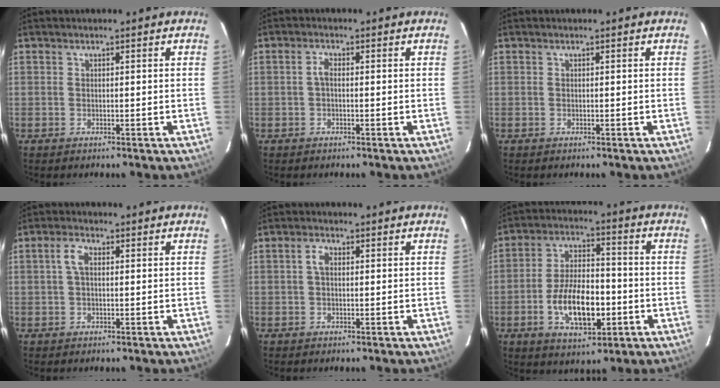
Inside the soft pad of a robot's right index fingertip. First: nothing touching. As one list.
[{"total": 1.5, "force": [-0.2, 0.7, 1.3], "torque": [-0.029, 0.007, -0.005]}, {"total": 0.0}, {"total": 2.9, "force": [0.5, 1.5, 2.5], "torque": [-0.052, 0.009, 0.009]}, {"total": 2.0, "force": [0.3, 1.2, 1.6], "torque": [-0.034, 0.008, 0.005]}, {"total": 13.1, "force": [-3.9, 6.2, 10.8], "torque": [-0.209, 0.003, -0.058]}]